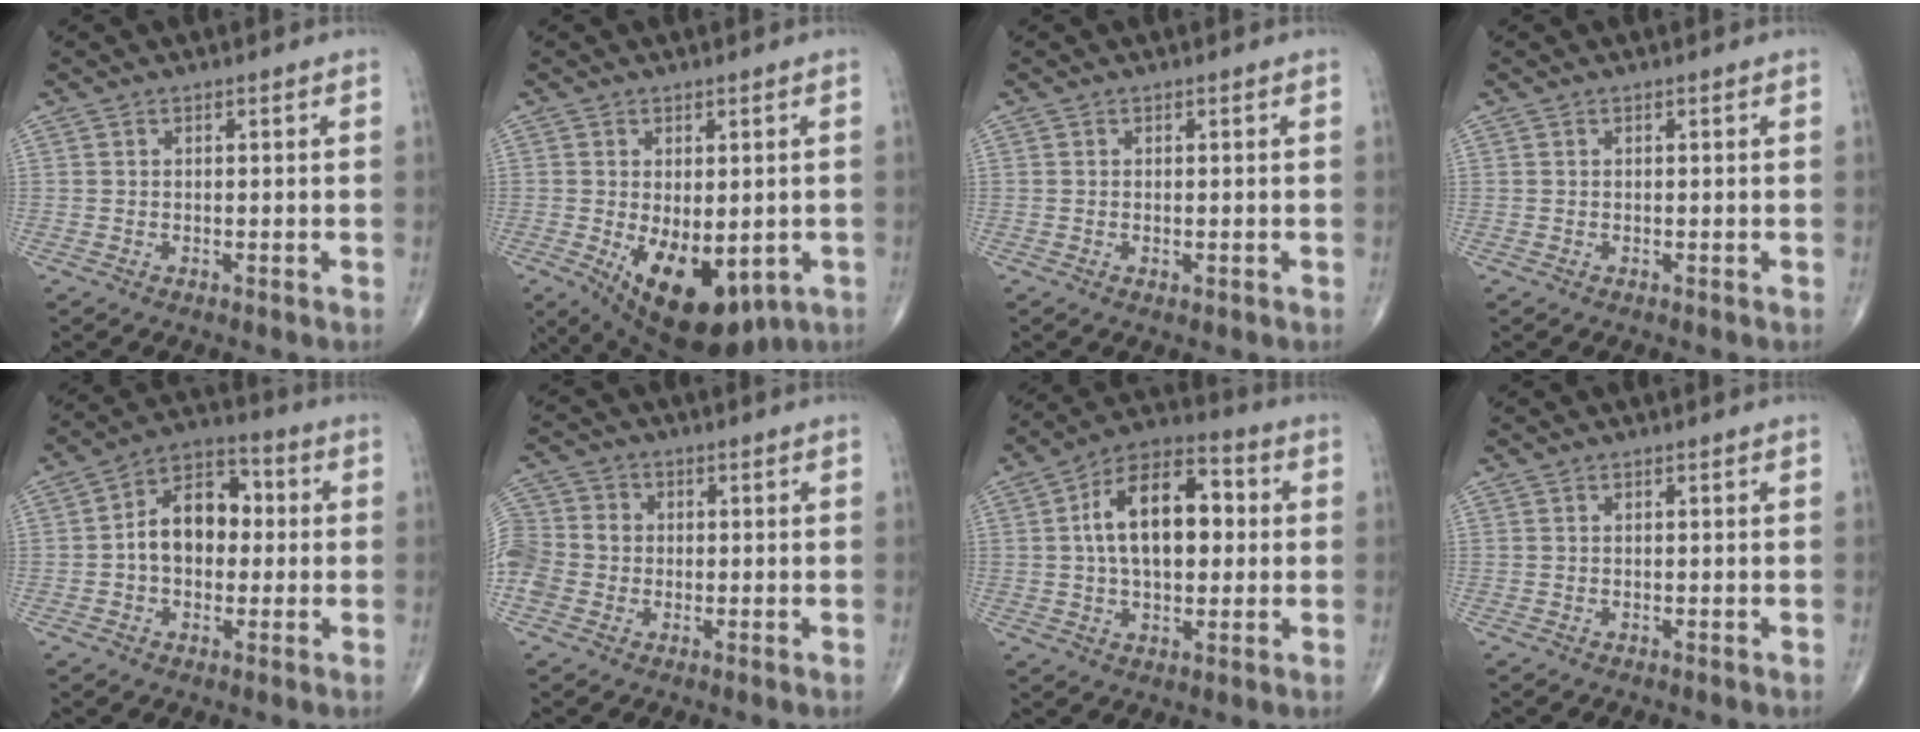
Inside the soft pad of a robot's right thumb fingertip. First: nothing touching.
{"total": 14.8, "force": [-4.4, 7.8, 11.8], "torque": [-0.172, -0.019, -0.041]}
{"total": 0.7, "force": [-0.2, 0.4, 0.6], "torque": [-0.013, -0.002, -0.002]}
{"total": 0.0}
{"total": 11.8, "force": [0.1, 8.2, 8.5], "torque": [-0.112, 0.033, -0.010]}
{"total": 12.0, "force": [-1.1, 10.7, 5.4], "torque": [-0.139, 0.031, -0.021]}
{"total": 16.4, "force": [2.0, 9.3, 13.3], "torque": [-0.201, 0.026, 0.026]}
{"total": 0.0}